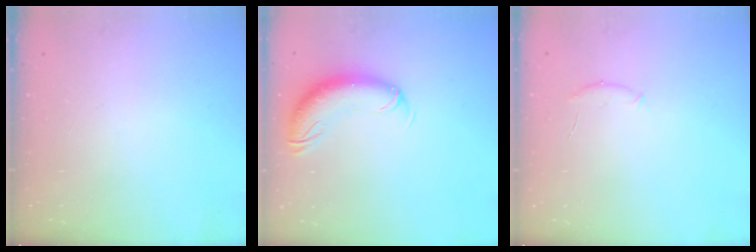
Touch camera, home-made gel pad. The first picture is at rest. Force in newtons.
{"total": 12.1, "press": 11.8, "slide": 2.7}
{"total": 6.1, "press": 6.0, "slide": 1.1}